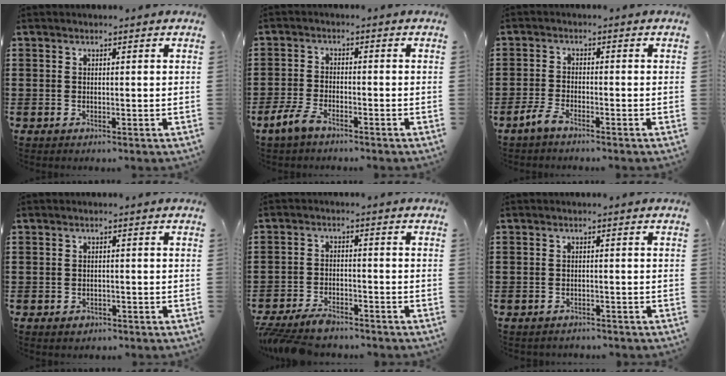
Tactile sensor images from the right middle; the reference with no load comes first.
{"total": 4.0, "force": [-3.1, 1.2, 2.3], "torque": [-0.068, -0.005, -0.066]}
{"total": 3.0, "force": [-2.4, 0.5, 1.7], "torque": [-0.051, -0.004, -0.051]}
{"total": 0.9, "force": [-0.7, 0.5, 0.3], "torque": [-0.009, -0.003, -0.015]}
{"total": 4.3, "force": [-3.9, 0.9, 1.5], "torque": [-0.039, -0.001, -0.082]}
{"total": 1.1, "force": [-1.1, 0.2, 0.1], "torque": [-0.007, -0.001, -0.022]}